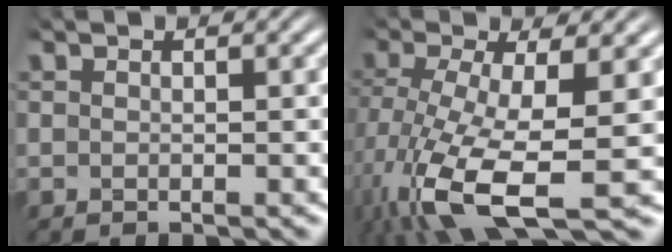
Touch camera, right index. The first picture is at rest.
{"total": 8.0, "force": [-3.0, 3.2, 6.7], "torque": [-0.145, -0.062, -0.013]}